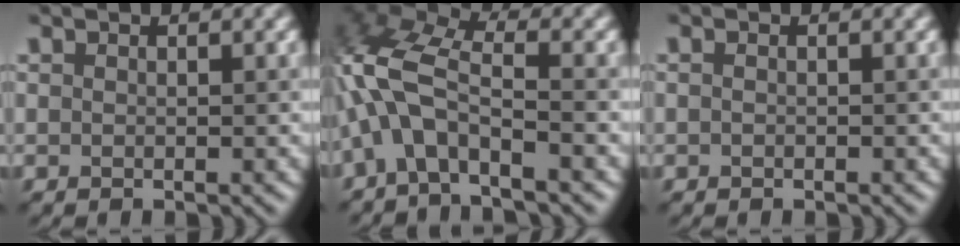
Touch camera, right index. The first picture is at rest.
{"total": 5.9, "force": [-2.3, 2.4, 4.8], "torque": [-0.115, 0.015, -0.051]}
{"total": 0.0}